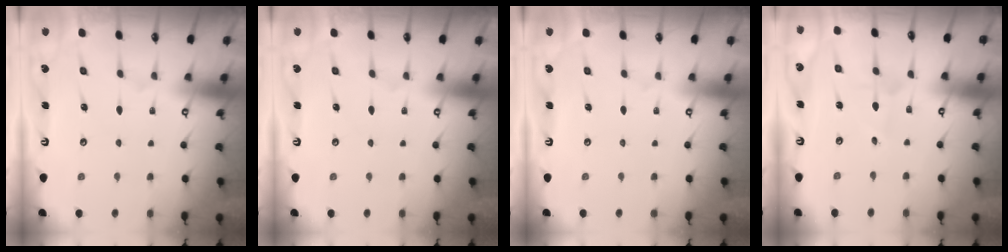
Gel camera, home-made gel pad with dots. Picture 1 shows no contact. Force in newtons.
{"total": 0.0}
{"total": 0.0}
{"total": 2.2, "press": 2.1, "slide": 0.3}